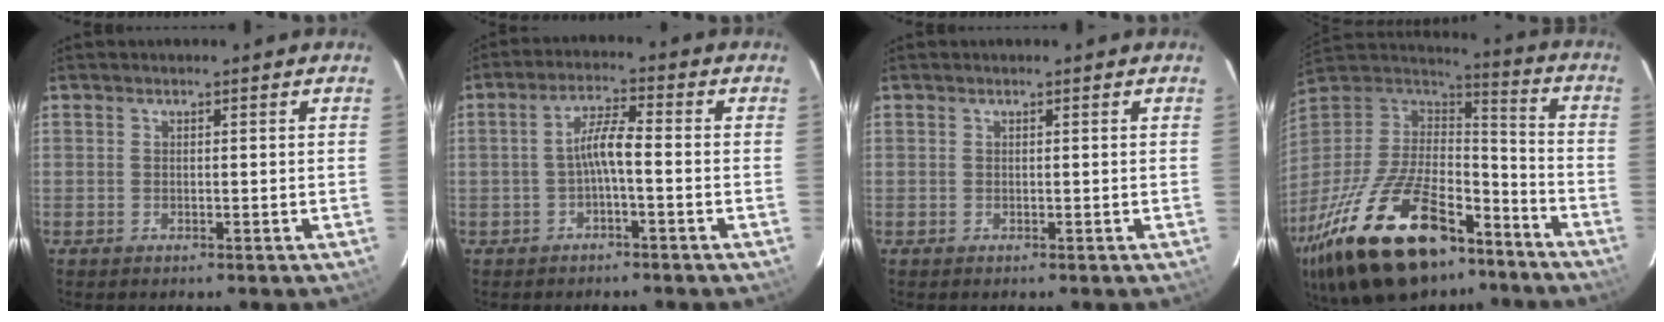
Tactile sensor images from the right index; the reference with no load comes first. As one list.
[{"total": 4.3, "force": [-1.5, 0.4, 4.0], "torque": [-0.084, 0.012, -0.027]}, {"total": 0.0}, {"total": 33.8, "force": [-21.6, 15.0, 21.3], "torque": [-0.426, -0.026, -0.340]}]